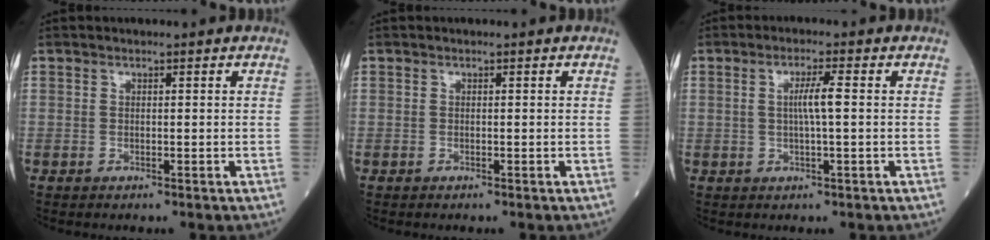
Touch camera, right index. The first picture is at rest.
{"total": 0.0}
{"total": 3.6, "force": [0.2, -0.1, 3.6], "torque": [-0.068, 0.001, 0.003]}